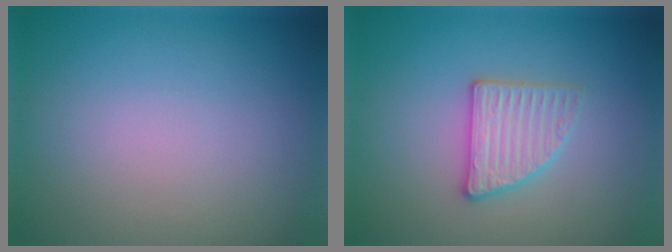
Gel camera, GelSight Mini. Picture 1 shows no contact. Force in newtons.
{"total": 2.8, "press": 2.7, "slide": 0.5}